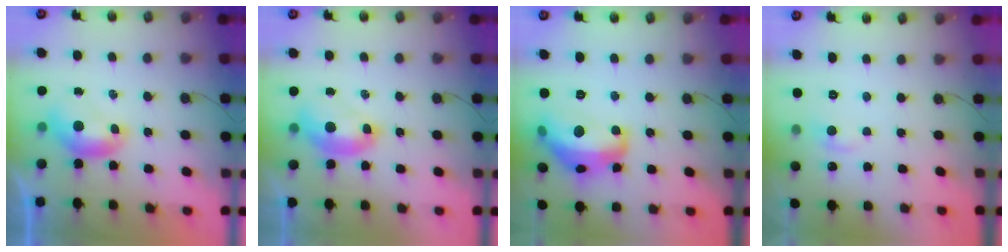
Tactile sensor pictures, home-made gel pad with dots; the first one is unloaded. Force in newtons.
{"total": 2.7, "press": 2.6, "slide": 0.6}
{"total": 11.9, "press": 11.9, "slide": 1.4}
{"total": 1.7, "press": 1.4, "slide": 0.9}